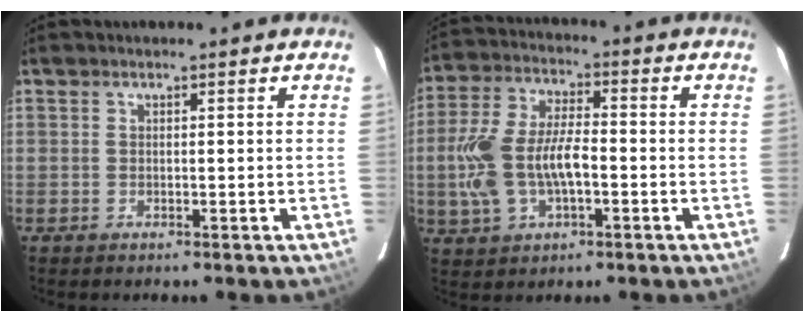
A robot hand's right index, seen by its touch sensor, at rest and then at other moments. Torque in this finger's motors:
{"motor_torque": [0.46, -0.19, 0.37, 0.21]}